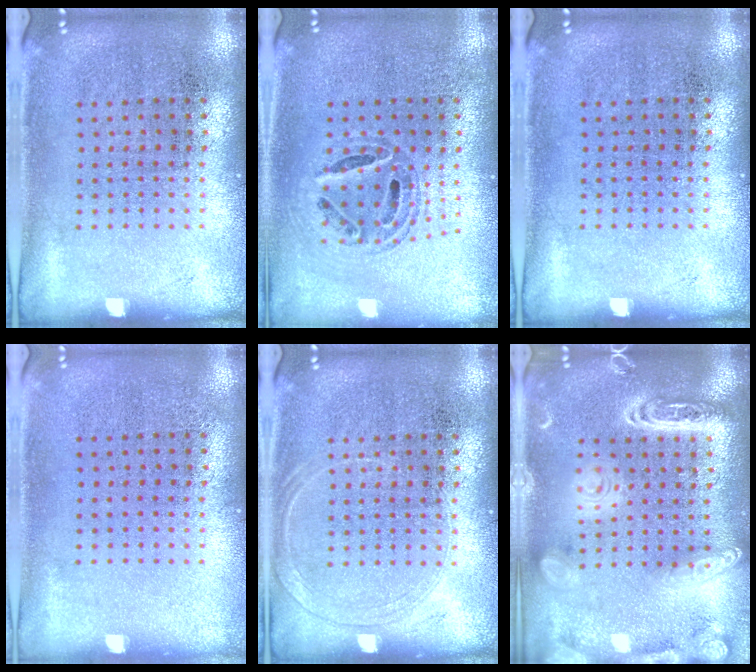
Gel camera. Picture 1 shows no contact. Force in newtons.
{"total": 0.7, "press": 0.7, "slide": 0.1}
{"total": 0.0}
{"total": 0.0}
{"total": 1.2, "press": 1.1, "slide": 0.3}
{"total": 3.8, "press": 3.8, "slide": 0.3}